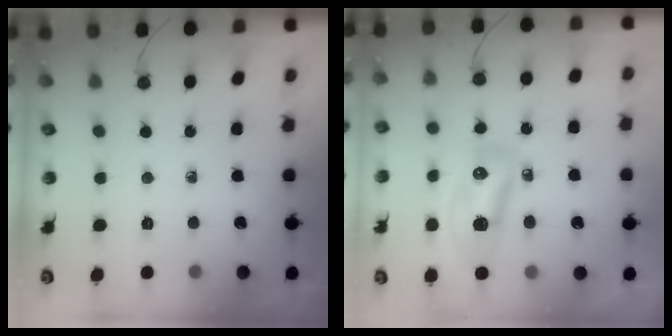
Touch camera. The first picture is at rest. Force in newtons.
{"total": 11.0, "press": 10.9, "slide": 1.7}